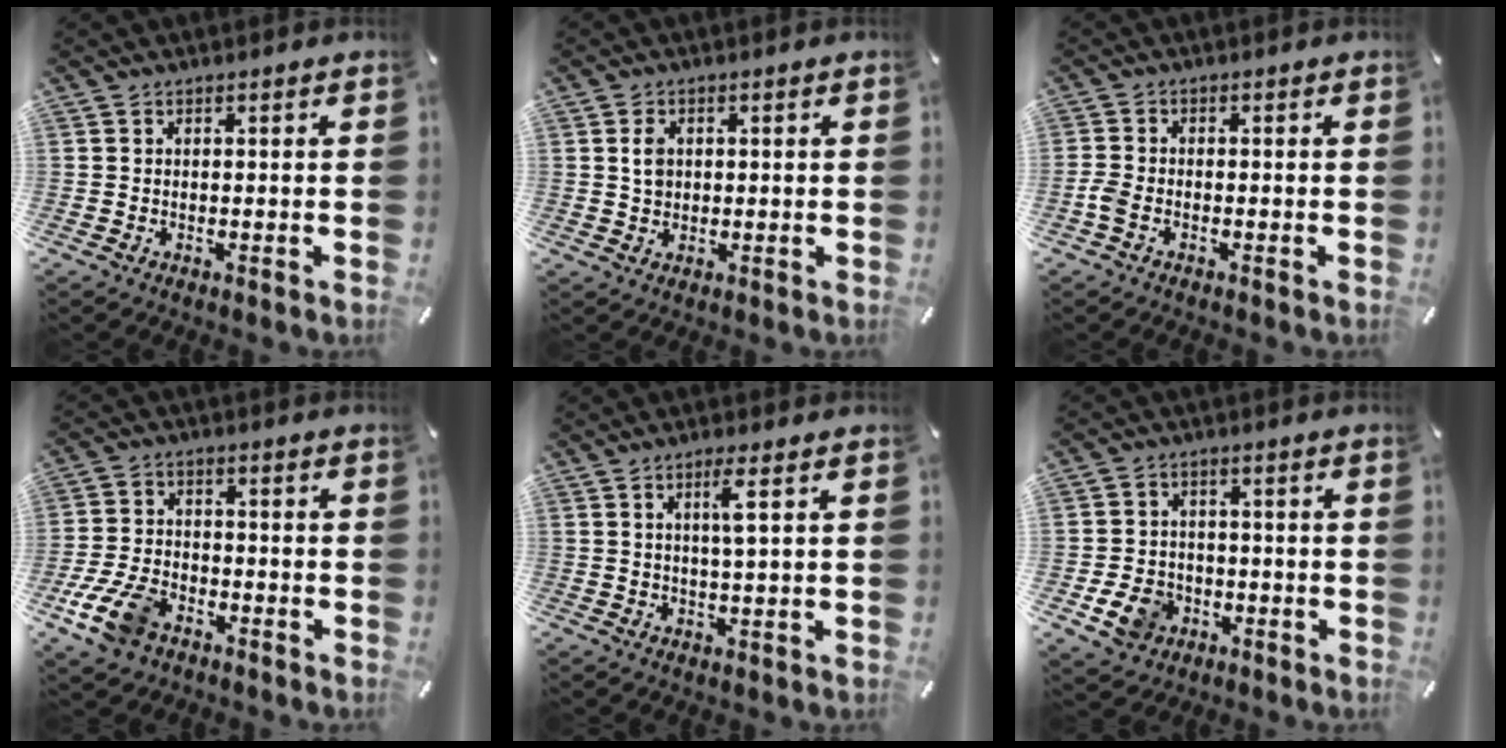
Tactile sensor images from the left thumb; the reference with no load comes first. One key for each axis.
{"total": 3.2, "fx": 0.6, "fy": 2.6, "fz": 1.8, "tx": -0.031, "ty": 0.006, "tz": 0.007}
{"total": 2.7, "fx": -1.4, "fy": 1.5, "fz": 1.8, "tx": -0.044, "ty": 0.002, "tz": -0.028}
{"total": 10.0, "fx": -5.6, "fy": 6.0, "fz": 5.8, "tx": -0.124, "ty": 0.025, "tz": -0.101}
{"total": 4.8, "fx": 1.5, "fy": 0.3, "fz": 4.5, "tx": -0.084, "ty": -0.004, "tz": 0.020}
{"total": 8.0, "fx": -2.8, "fy": 6.6, "fz": 3.5, "tx": -0.073, "ty": 0.017, "tz": -0.050}